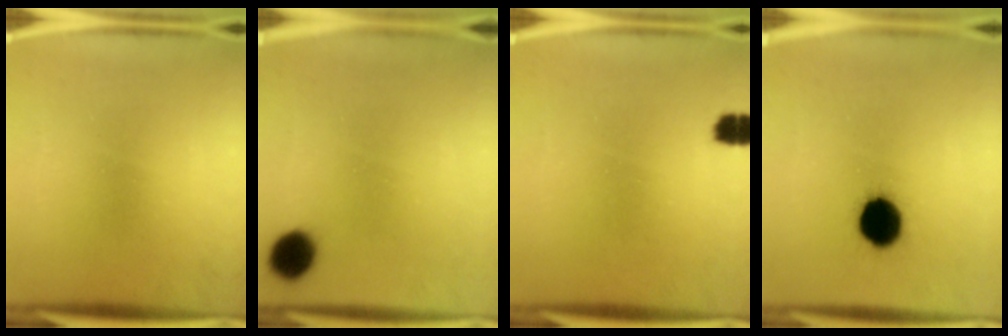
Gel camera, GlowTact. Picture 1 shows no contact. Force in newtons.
{"total": 8.7}
{"total": 2.2}
{"total": 12.2}